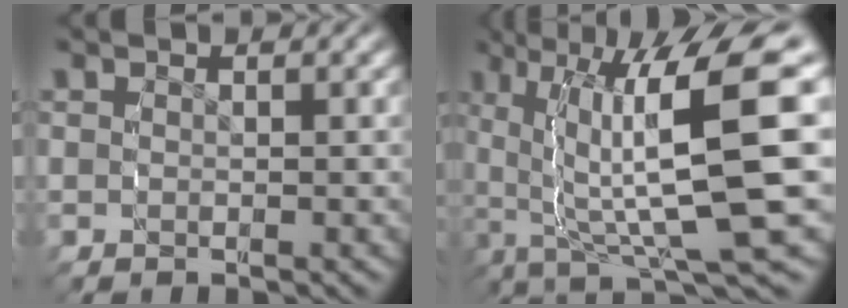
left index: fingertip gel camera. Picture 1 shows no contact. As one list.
[{"total": 14.5, "force": [0.1, 6.2, 13.0], "torque": [-0.180, 0.009, 0.002]}]